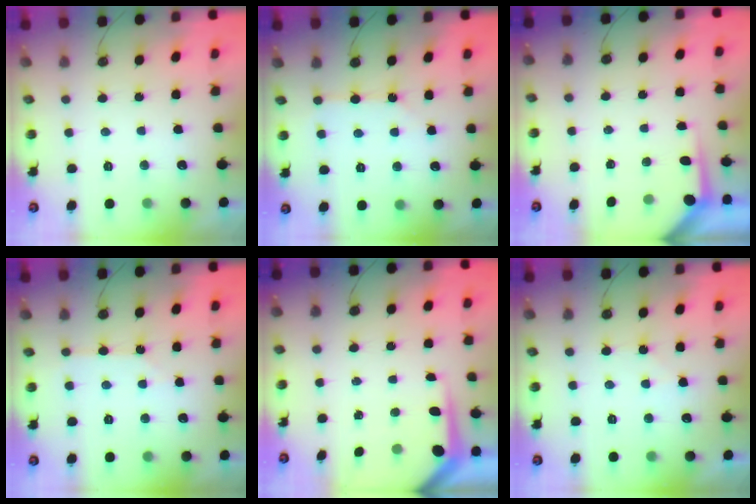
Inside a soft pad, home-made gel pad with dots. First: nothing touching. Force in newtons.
{"total": 2.8, "press": 2.7, "slide": 0.4}
{"total": 3.7, "press": 3.7, "slide": 0.4}
{"total": 3.1, "press": 3.1, "slide": 0.4}
{"total": 4.5, "press": 4.5, "slide": 0.2}
{"total": 4.9, "press": 4.8, "slide": 0.7}